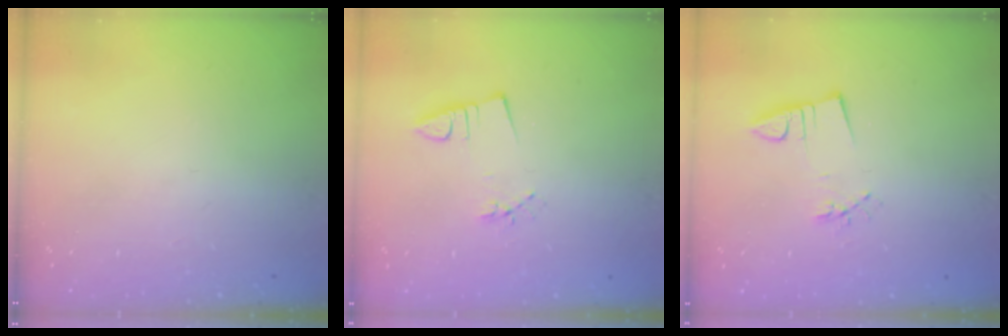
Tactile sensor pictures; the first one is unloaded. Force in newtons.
{"total": 2.6, "press": 1.1, "slide": 2.4}
{"total": 2.9, "press": 1.3, "slide": 2.6}